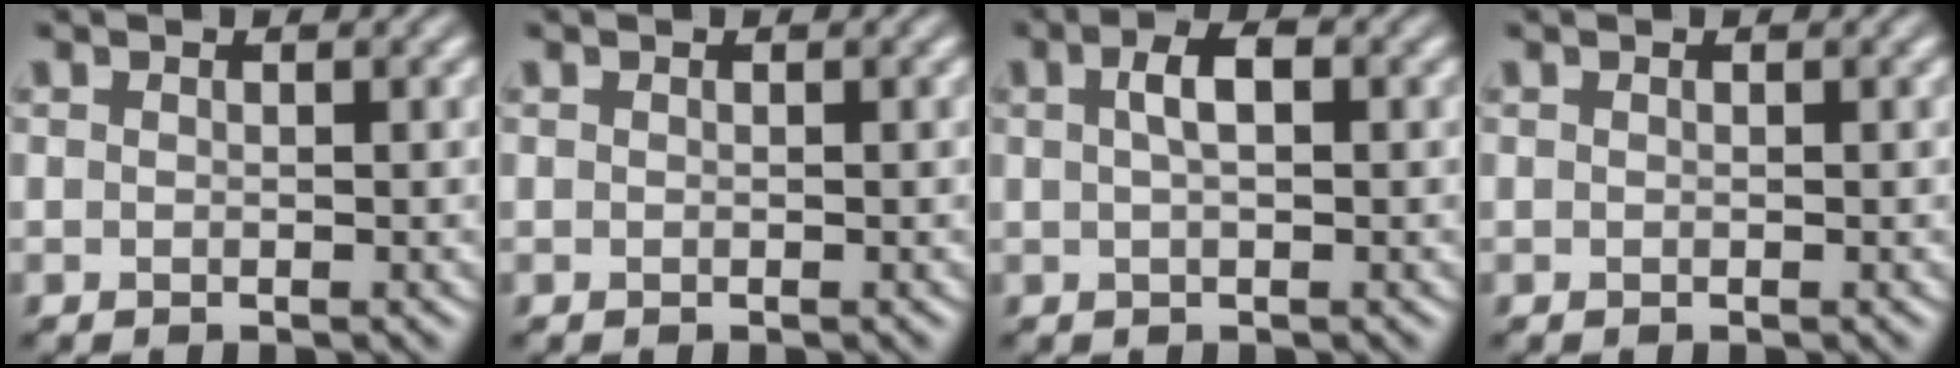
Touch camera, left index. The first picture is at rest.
{"total": 0.0}
{"total": 2.5, "force": [0.5, 0.9, 2.3], "torque": [-0.043, 0.008, 0.007]}
{"total": 0.0}